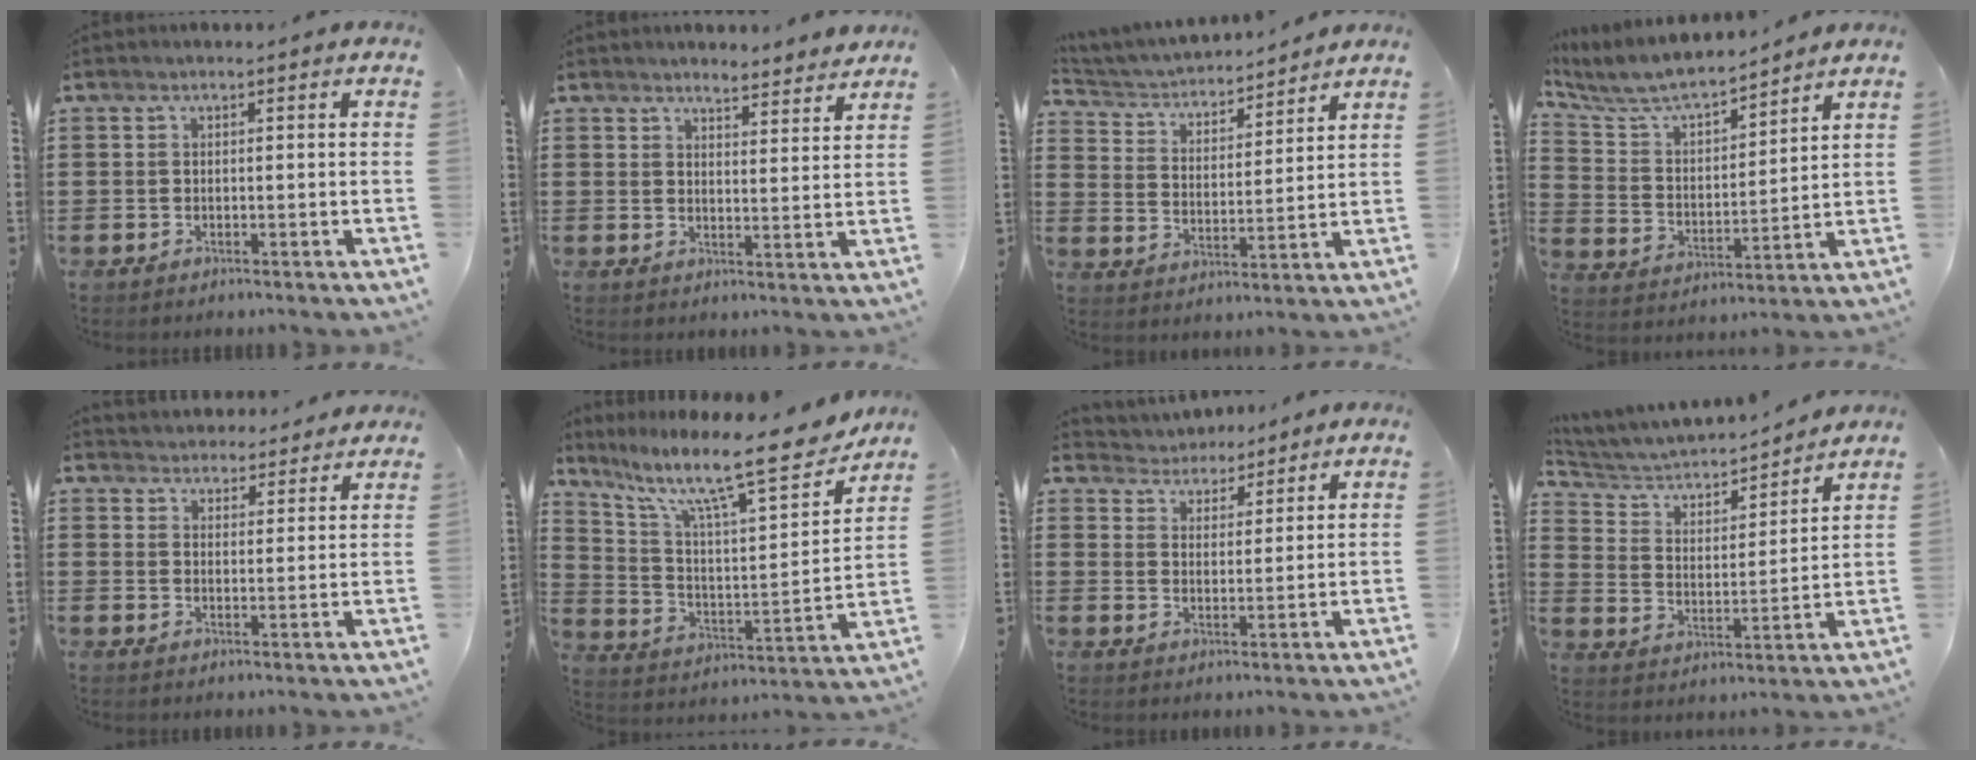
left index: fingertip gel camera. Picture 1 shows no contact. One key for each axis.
{"total": 3.7, "fx": 3.6, "fy": 0.2, "fz": 0.3, "tx": -0.018, "ty": -0.013, "tz": 0.068}
{"total": 3.6, "fx": 3.5, "fy": 0.8, "fz": 0.4, "tx": -0.030, "ty": -0.026, "tz": 0.054}
{"total": 7.3, "fx": 6.7, "fy": 1.2, "fz": 2.5, "tx": -0.081, "ty": -0.039, "tz": 0.115}
{"total": 3.6, "fx": 3.6, "fy": 0.4, "fz": -0.4, "tx": -0.006, "ty": -0.015, "tz": 0.065}
{"total": 14.5, "fx": 11.1, "fy": 2.1, "fz": 9.1, "tx": -0.182, "ty": -0.075, "tz": 0.177}
{"total": 3.7, "fx": 3.5, "fy": 1.1, "fz": -0.6, "tx": -0.008, "ty": -0.014, "tz": 0.061}
{"total": 4.4, "fx": 4.1, "fy": 1.2, "fz": 1.3, "tx": -0.051, "ty": -0.030, "tz": 0.060}